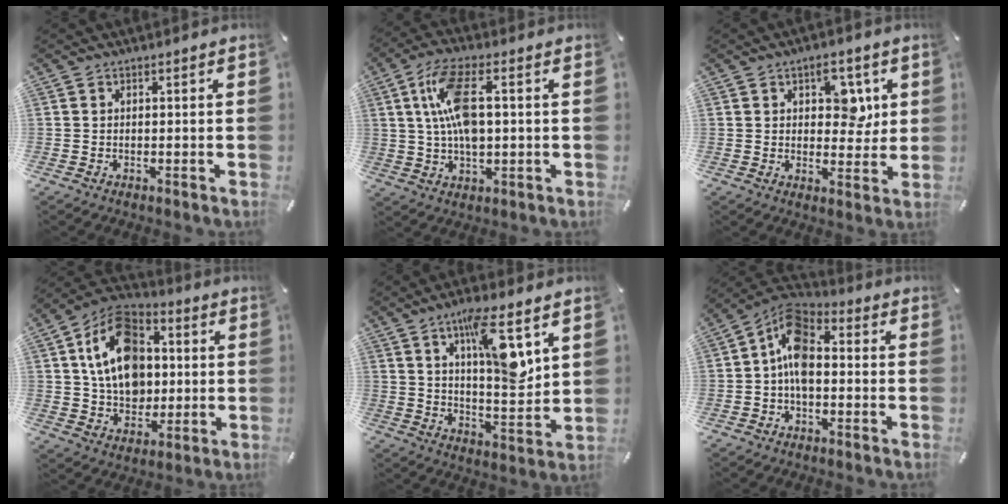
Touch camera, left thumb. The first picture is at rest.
{"total": 11.5, "force": [1.7, 5.5, 9.9], "torque": [-0.211, 0.006, 0.028]}
{"total": 7.7, "force": [2.9, 5.0, 5.1], "torque": [-0.049, -0.009, 0.041]}
{"total": 16.3, "force": [1.7, 13.0, 9.6], "torque": [-0.161, 0.007, 0.034]}
{"total": 13.9, "force": [7.0, 4.3, 11.2], "torque": [-0.168, -0.038, 0.115]}
{"total": 10.4, "force": [-1.0, 6.5, 8.1], "torque": [-0.167, -0.001, -0.022]}